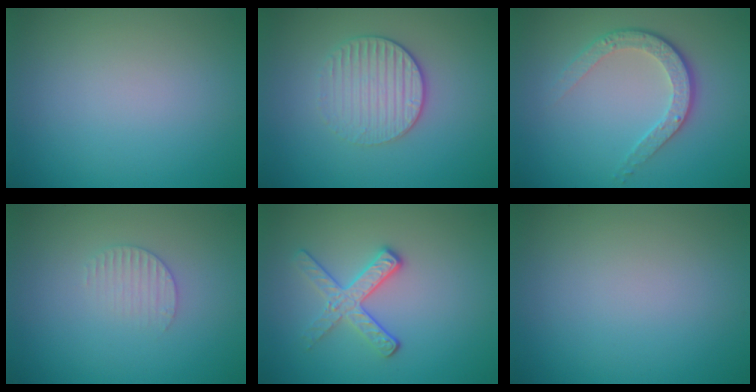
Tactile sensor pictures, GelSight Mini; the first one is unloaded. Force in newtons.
{"total": 3.0, "press": 2.7, "slide": 1.3}
{"total": 3.7, "press": 2.8, "slide": 2.5}
{"total": 1.5, "press": 1.5, "slide": 0.4}
{"total": 2.9, "press": 2.6, "slide": 1.3}
{"total": 0.0}